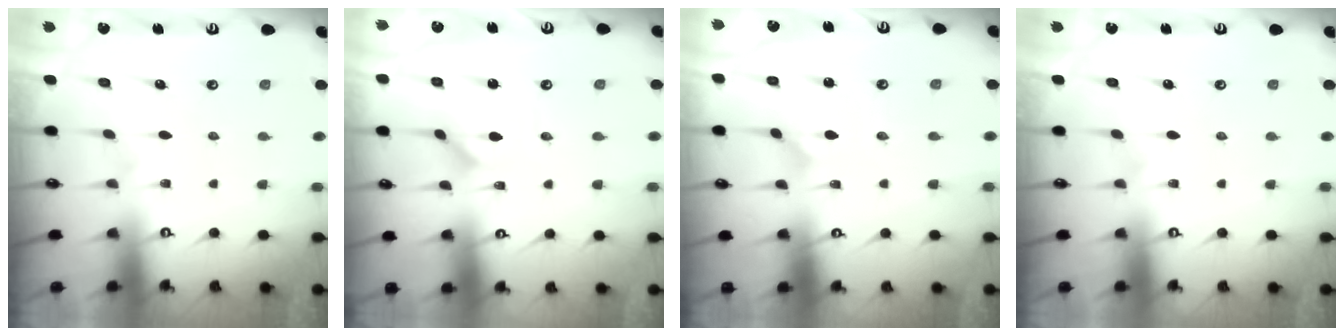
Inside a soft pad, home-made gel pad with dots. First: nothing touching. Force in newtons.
{"total": 1.6, "press": 1.5, "slide": 0.2}
{"total": 2.5, "press": 2.4, "slide": 0.4}
{"total": 0.0}